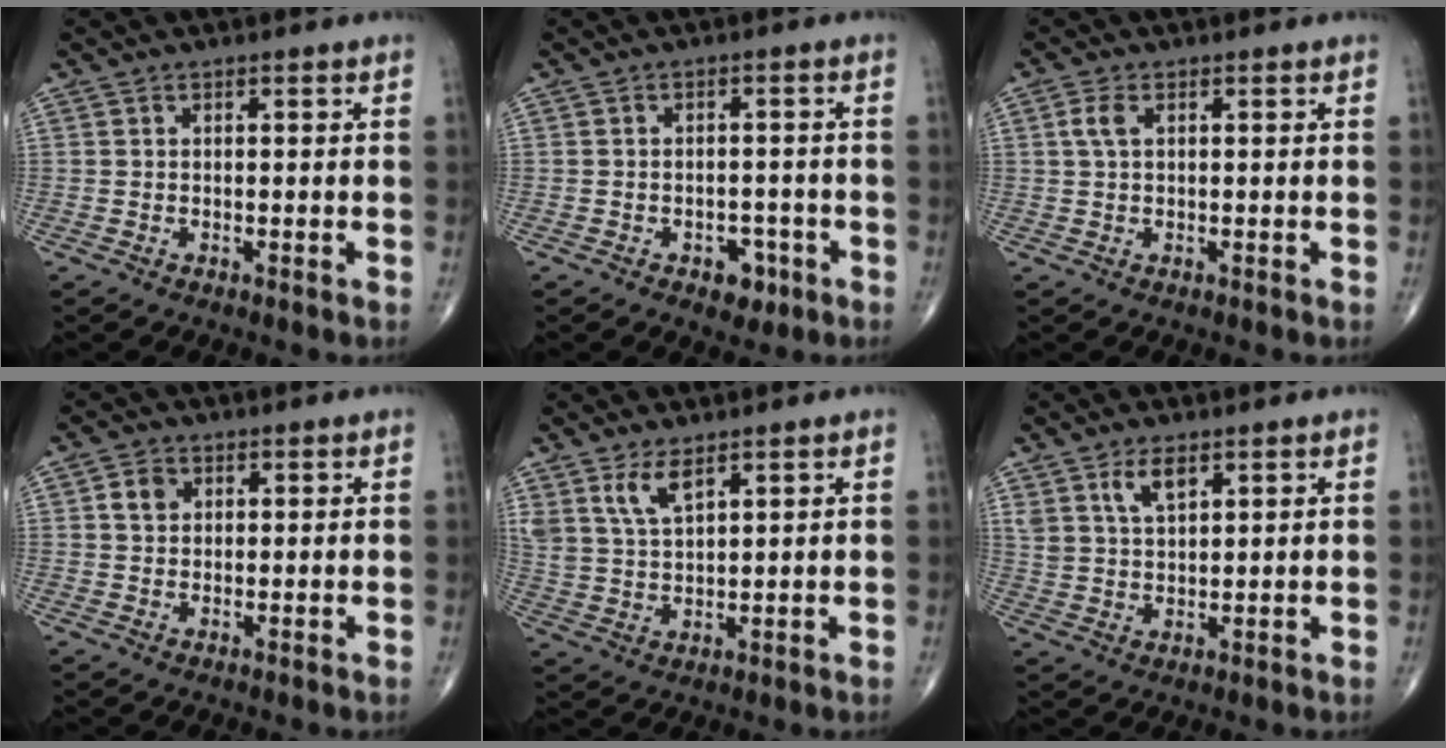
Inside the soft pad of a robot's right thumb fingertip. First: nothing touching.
{"total": 4.3, "force": [-2.2, 2.8, 2.3], "torque": [-0.008, 0.015, -0.026]}
{"total": 2.4, "force": [0.7, 1.1, 2.0], "torque": [-0.052, 0.011, 0.014]}
{"total": 2.9, "force": [0.8, 2.4, 1.5], "torque": [-0.017, 0.001, 0.013]}
{"total": 5.8, "force": [3.7, 2.2, 3.9], "torque": [-0.075, -0.021, 0.079]}
{"total": 5.3, "force": [3.1, 2.3, 3.5], "torque": [-0.061, -0.017, 0.063]}